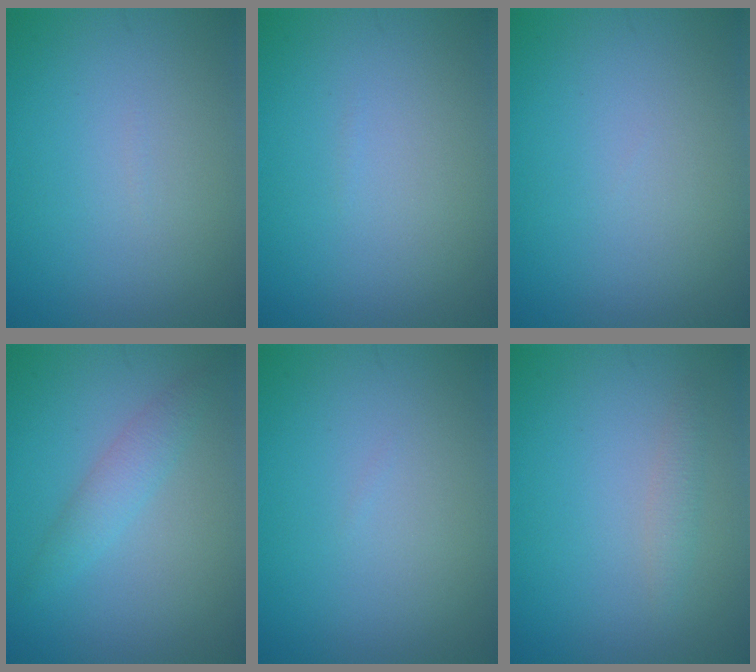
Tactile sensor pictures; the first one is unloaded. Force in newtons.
{"total": 0.0}
{"total": 0.0}
{"total": 2.2, "press": 2.2, "slide": 0.1}
{"total": 0.0}
{"total": 1.1, "press": 1.1, "slide": 0.0}